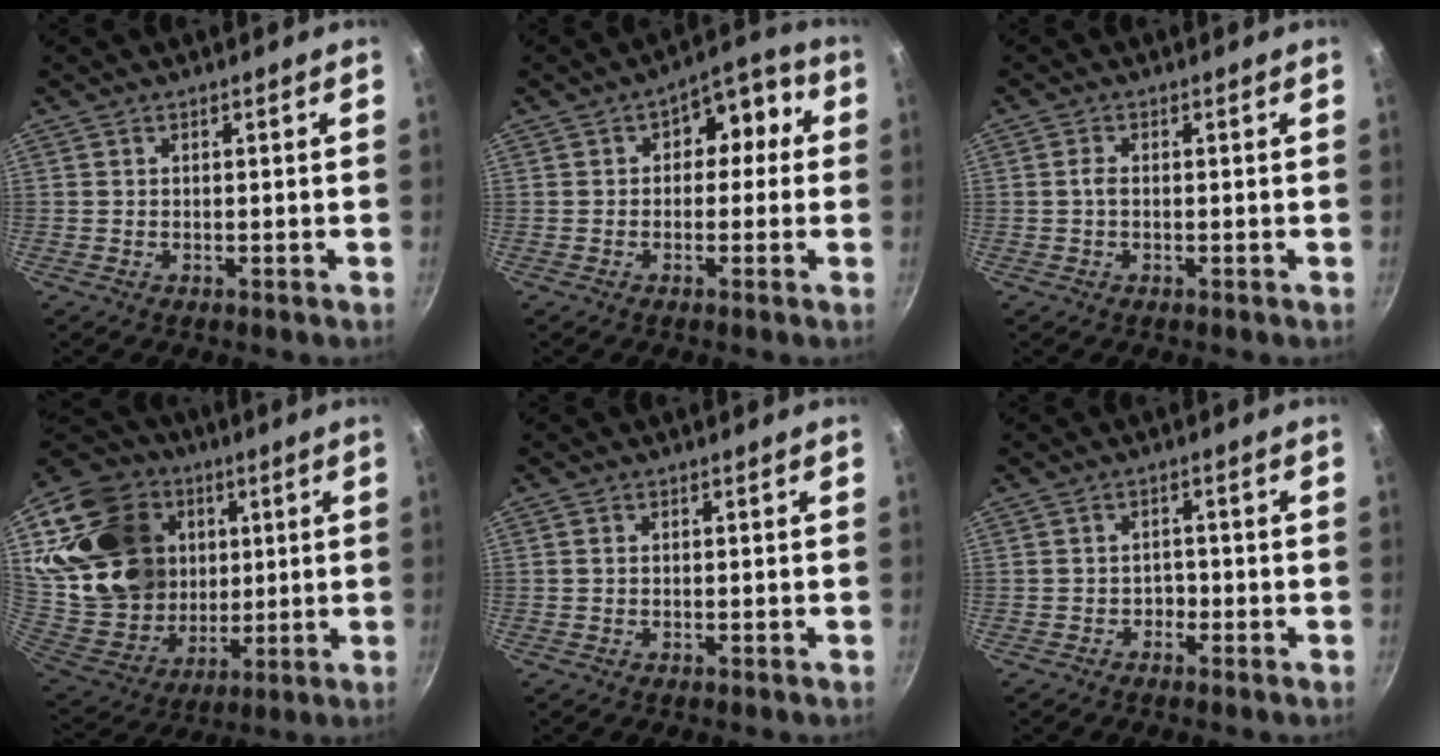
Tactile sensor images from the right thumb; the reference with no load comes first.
{"total": 8.3, "force": [1.1, 5.9, 5.7], "torque": [-0.022, 0.029, 0.001]}
{"total": 1.4, "force": [0.0, 0.8, 1.2], "torque": [-0.026, 0.004, -0.003]}
{"total": 27.3, "force": [8.4, 21.7, 14.2], "torque": [-0.248, -0.009, 0.173]}
{"total": 0.6, "force": [0.2, 0.4, 0.4], "torque": [-0.008, 0.001, 0.003]}
{"total": 1.4, "force": [-0.9, 1.0, 0.4], "torque": [0.009, 0.013, -0.013]}